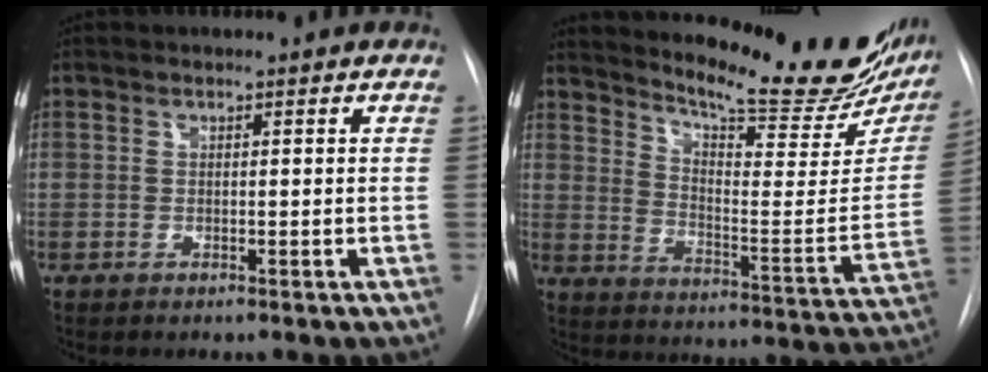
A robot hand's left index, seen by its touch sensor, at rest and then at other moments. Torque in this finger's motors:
{"motor_torque": [0.99, -1.14, 0.19, 0.08]}